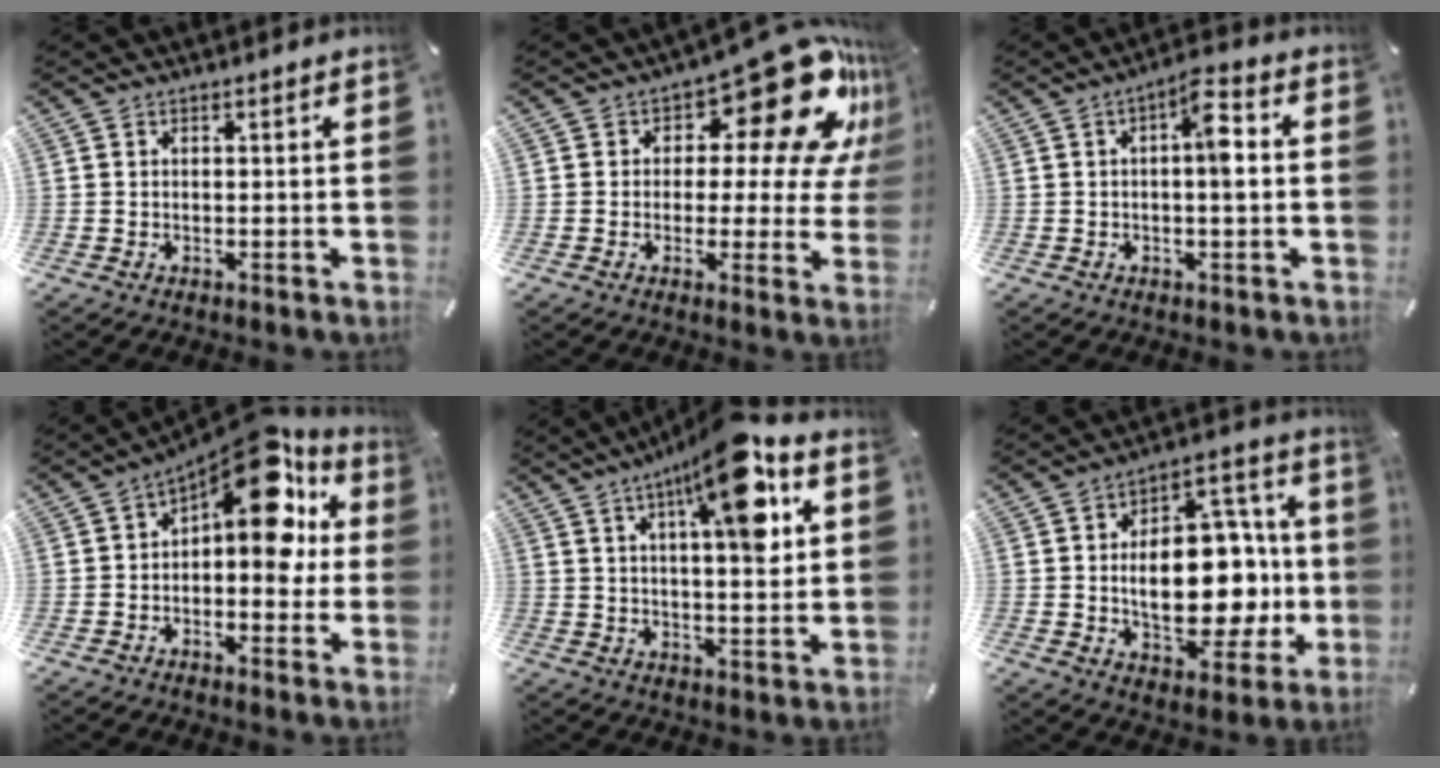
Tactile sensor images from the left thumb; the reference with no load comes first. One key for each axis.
{"total": 20.0, "fx": 10.3, "fy": 9.5, "fz": 14.2, "tx": -0.171, "ty": -0.079, "tz": 0.167}
{"total": 7.2, "fx": 0.2, "fy": 2.3, "fz": 6.9, "tx": -0.096, "ty": 0.006, "tz": -0.005}
{"total": 17.1, "fx": 7.9, "fy": 7.9, "fz": 13.0, "tx": -0.171, "ty": -0.064, "tz": 0.130}
{"total": 16.1, "fx": 7.5, "fy": 4.9, "fz": 13.4, "tx": -0.197, "ty": -0.033, "tz": 0.114}
{"total": 19.9, "fx": -0.6, "fy": 12.0, "fz": 15.8, "tx": -0.230, "ty": -0.009, "tz": -0.008}